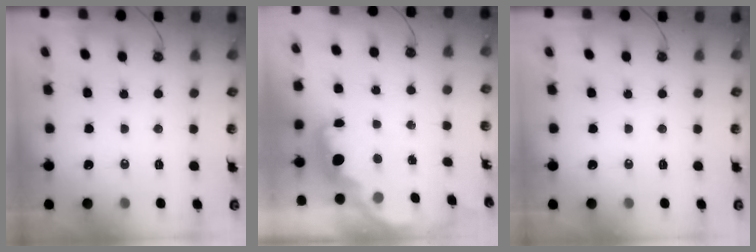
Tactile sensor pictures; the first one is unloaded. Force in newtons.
{"total": 2.5, "press": 2.4, "slide": 0.7}
{"total": 0.0}